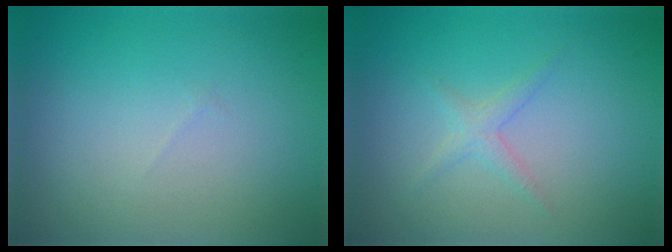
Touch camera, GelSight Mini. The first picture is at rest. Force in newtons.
{"total": 1.3, "press": 1.3, "slide": 0.1}